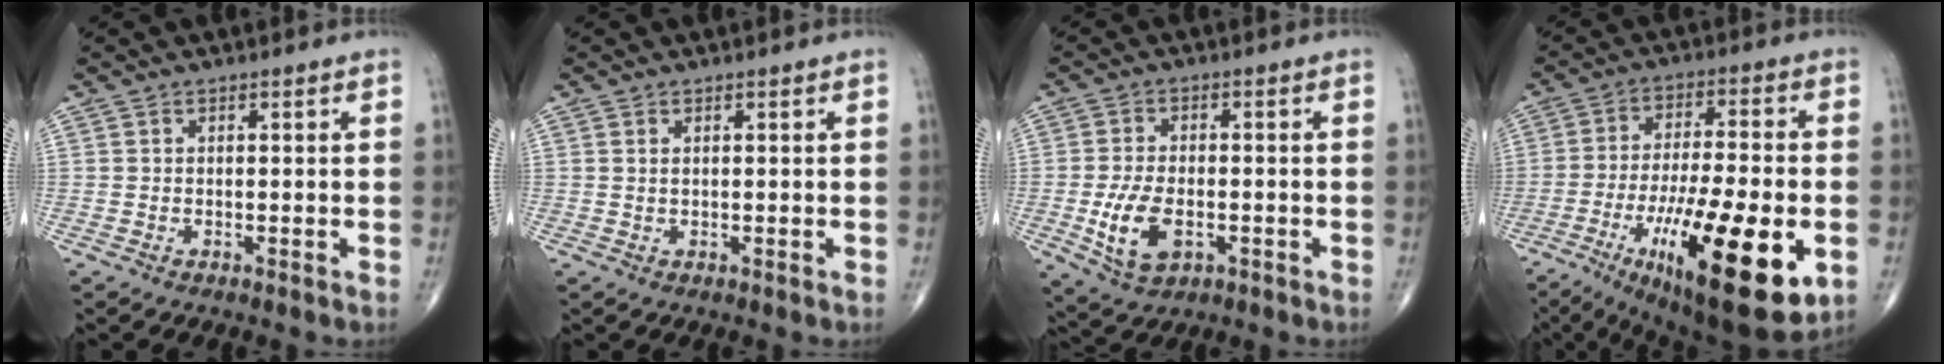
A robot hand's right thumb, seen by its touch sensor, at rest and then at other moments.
{"total": 0.7, "force": [0.3, 0.3, 0.5], "torque": [-0.010, 0.002, 0.007]}
{"total": 8.7, "force": [-2.2, 4.9, 6.8], "torque": [-0.128, 0.003, -0.031]}
{"total": 25.0, "force": [-8.1, 7.2, 22.5], "torque": [-0.347, -0.009, -0.115]}